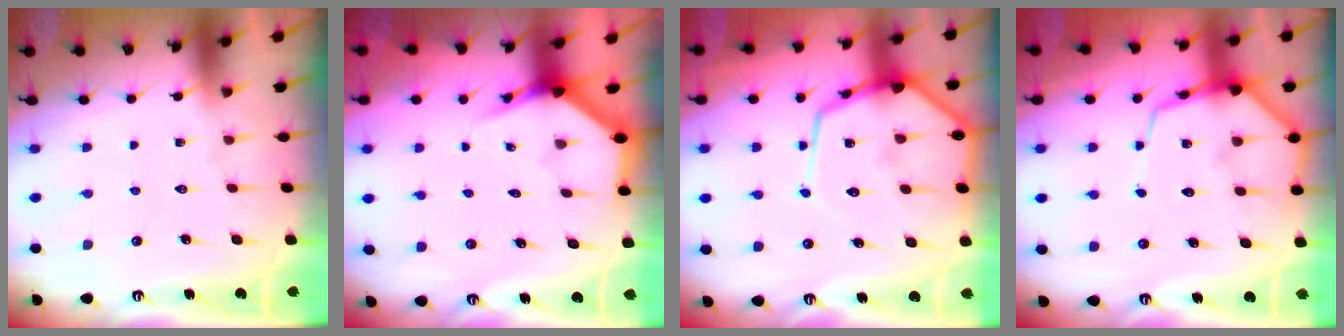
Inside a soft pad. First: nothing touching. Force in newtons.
{"total": 3.8, "press": 3.8, "slide": 0.2}
{"total": 15.6, "press": 15.5, "slide": 1.4}
{"total": 11.1, "press": 11.1, "slide": 1.2}